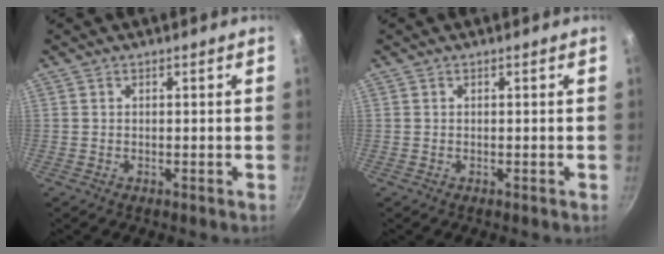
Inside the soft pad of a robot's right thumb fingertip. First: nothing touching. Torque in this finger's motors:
{"motor_torque": [-0.42, 0.42, -0.02, -0.02, 0.00]}